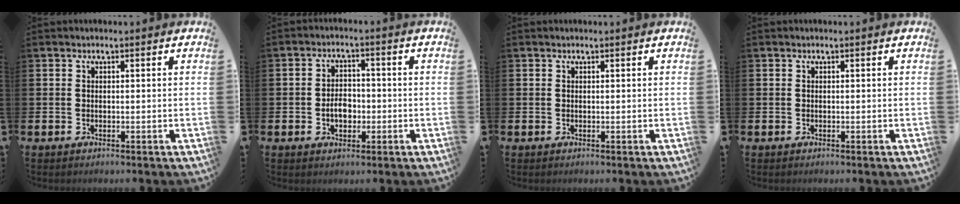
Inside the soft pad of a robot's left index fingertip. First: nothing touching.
{"total": 3.6, "force": [-0.8, 2.5, 2.4], "torque": [-0.031, -0.002, -0.020]}
{"total": 0.0}
{"total": 0.0}